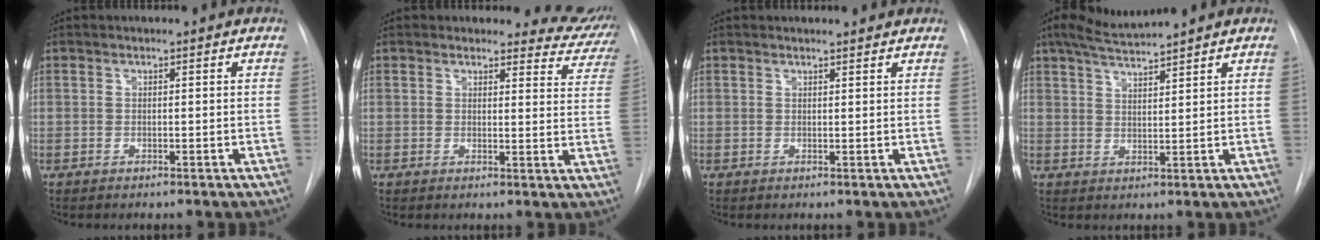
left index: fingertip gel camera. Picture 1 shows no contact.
{"total": 8.8, "force": [8.3, 2.6, -0.2], "torque": [0.046, -0.047, 0.056]}
{"total": 2.5, "force": [2.5, 0.2, 0.3], "torque": [-0.011, 0.006, 0.027]}
{"total": 5.5, "force": [5.0, -0.2, 2.2], "torque": [-0.046, 0.013, 0.096]}